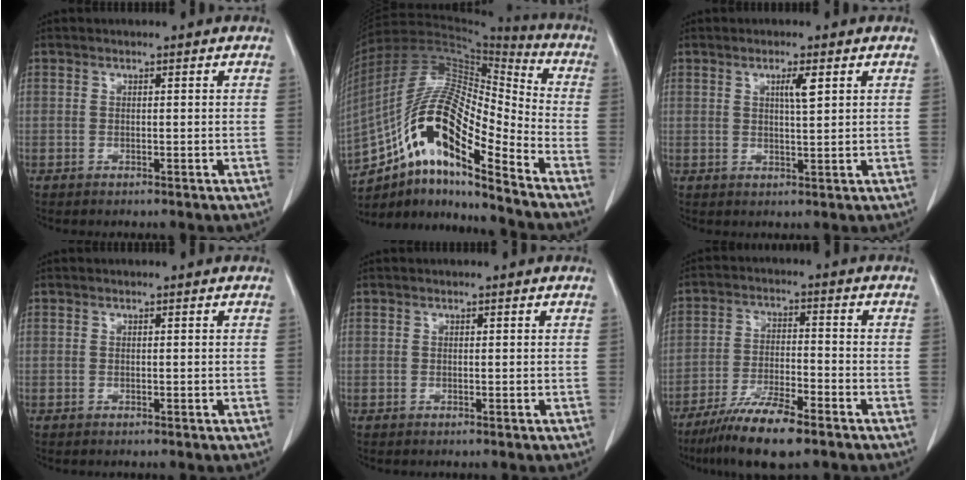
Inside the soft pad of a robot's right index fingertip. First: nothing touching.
{"total": 18.8, "force": [-10.8, 3.6, 14.9], "torque": [-0.295, 0.021, -0.191]}
{"total": 2.8, "force": [1.2, 0.2, 2.5], "torque": [-0.045, -0.002, 0.020]}
{"total": 0.0}
{"total": 0.0}
{"total": 10.0, "force": [-7.2, 1.5, 6.7], "torque": [-0.125, -0.022, -0.131]}